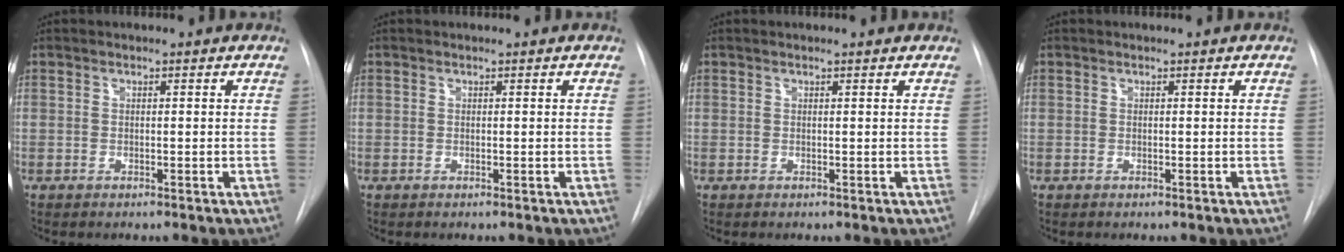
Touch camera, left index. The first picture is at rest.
{"total": 0.0}
{"total": 1.2, "force": [1.2, 0.0, 0.2], "torque": [-0.012, 0.006, 0.013]}
{"total": 0.0}